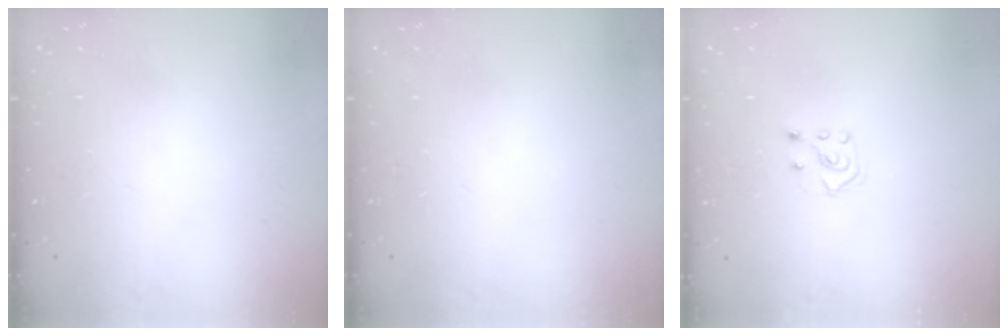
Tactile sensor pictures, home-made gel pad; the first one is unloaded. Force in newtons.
{"total": 0.0}
{"total": 4.6, "press": 4.5, "slide": 0.8}